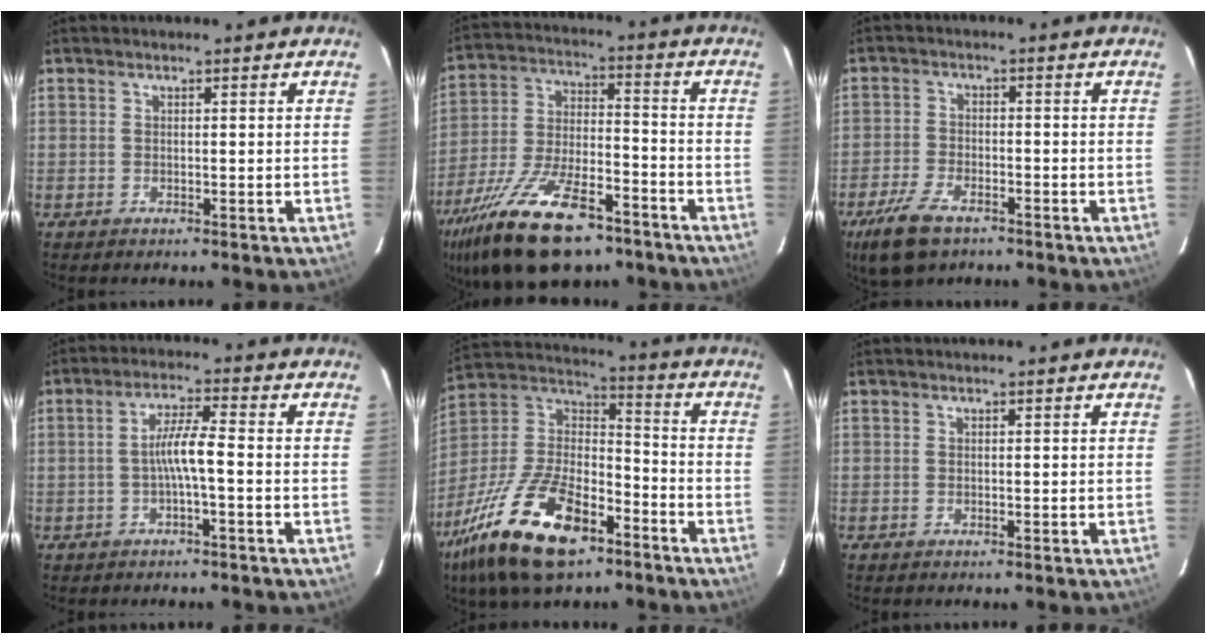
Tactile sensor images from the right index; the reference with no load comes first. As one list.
[{"total": 21.7, "force": [-14.7, 8.6, 13.5], "torque": [-0.271, -0.034, -0.244]}, {"total": 9.1, "force": [-6.1, 4.3, 5.2], "torque": [-0.138, -0.014, -0.116]}, {"total": 4.7, "force": [-1.4, -0.1, 4.5], "torque": [-0.091, 0.009, -0.024]}, {"total": 24.0, "force": [-14.0, 10.9, 16.2], "torque": [-0.343, -0.015, -0.247]}, {"total": 0.0}]